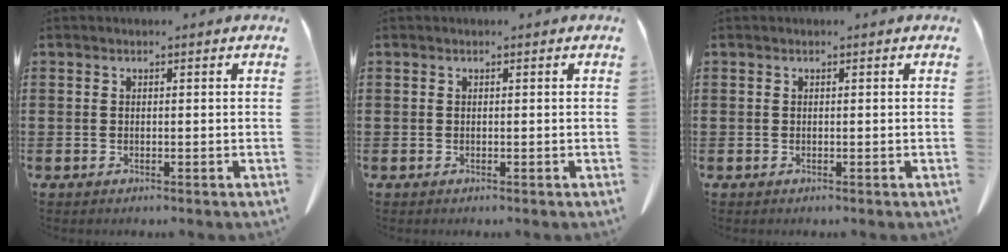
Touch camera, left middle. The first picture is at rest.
{"total": 0.0}
{"total": 0.0}